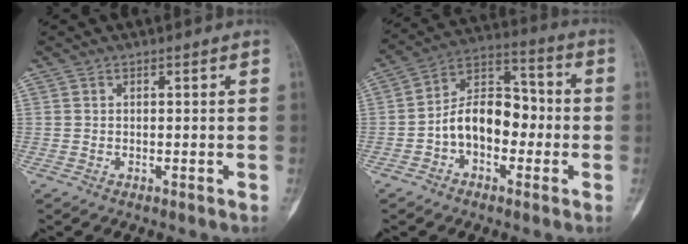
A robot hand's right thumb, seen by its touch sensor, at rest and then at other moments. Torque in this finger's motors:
{"motor_torque": [0.14, 0.14, 0.44, -0.42, 0.21]}